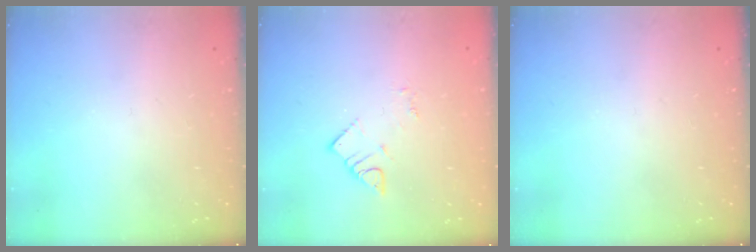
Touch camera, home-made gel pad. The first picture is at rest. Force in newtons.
{"total": 3.4, "press": 3.4, "slide": 0.1}
{"total": 0.0}